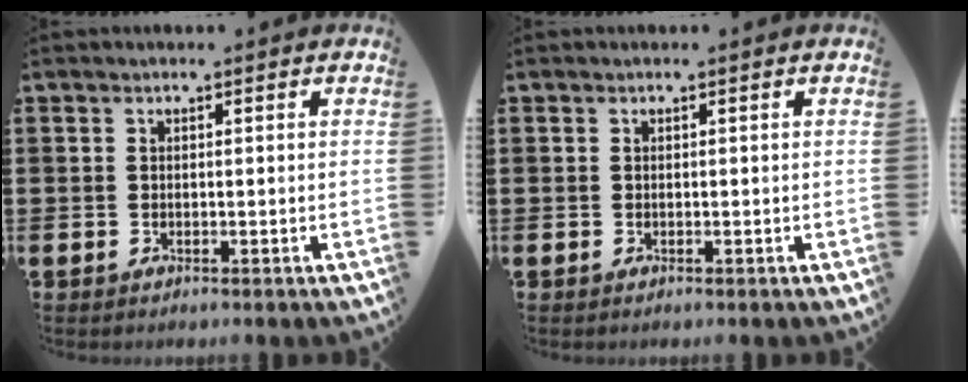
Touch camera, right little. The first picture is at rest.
{"total": 0.0}